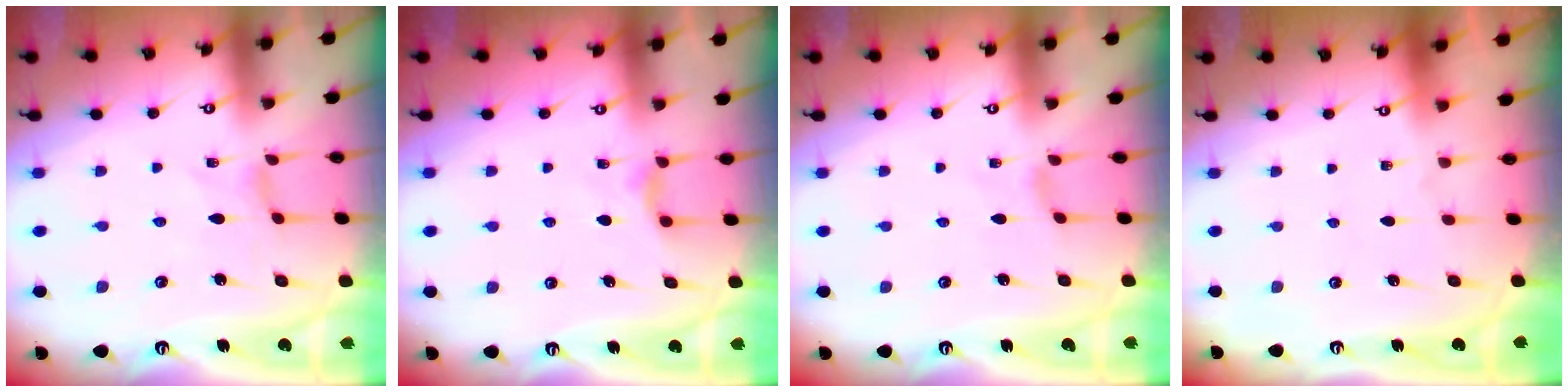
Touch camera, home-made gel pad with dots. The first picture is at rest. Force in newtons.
{"total": 3.8, "press": 3.8, "slide": 0.6}
{"total": 0.0}
{"total": 0.0}